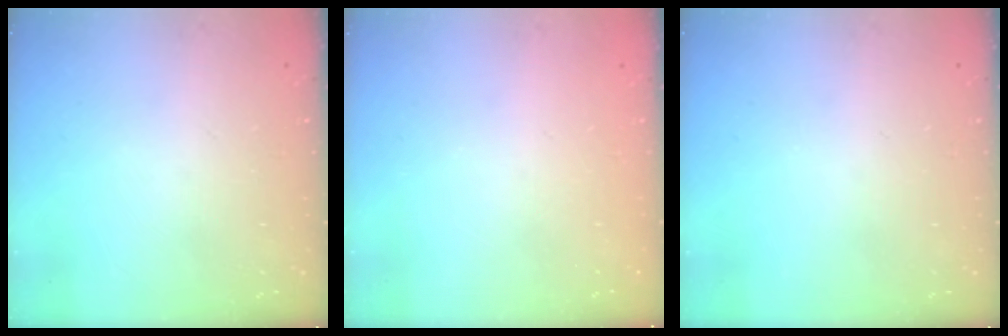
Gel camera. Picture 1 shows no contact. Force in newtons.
{"total": 0.0}
{"total": 0.0}